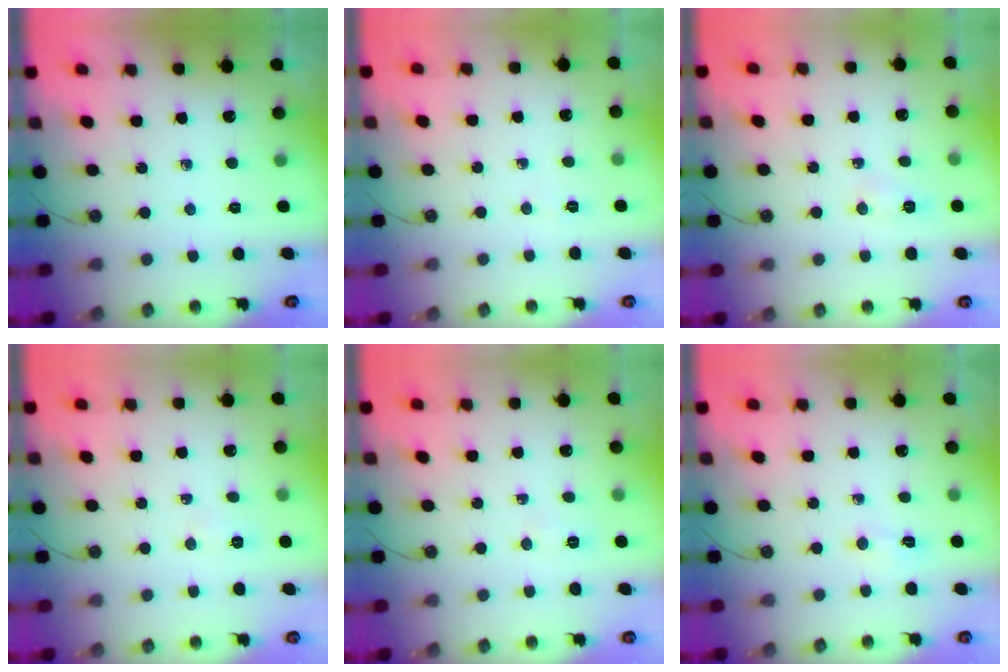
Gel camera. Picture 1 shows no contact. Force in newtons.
{"total": 14.0, "press": 3.7, "slide": 13.5}
{"total": 6.0, "press": 5.8, "slide": 1.5}
{"total": 3.9, "press": 3.9, "slide": 0.2}
{"total": 4.0, "press": 3.9, "slide": 1.1}
{"total": 2.8, "press": 2.7, "slide": 0.5}